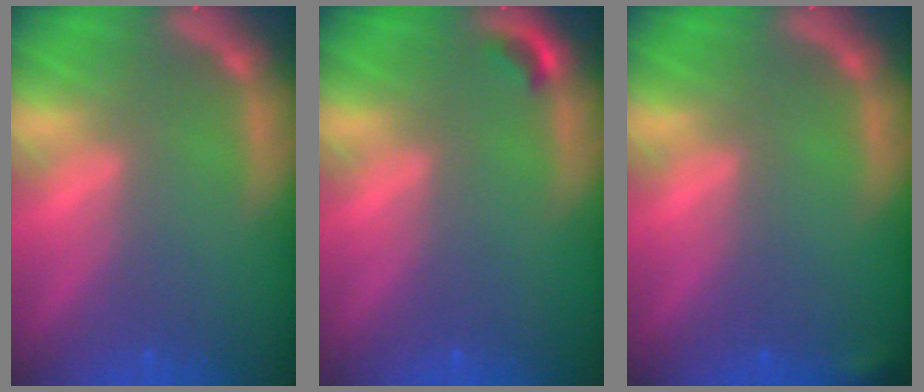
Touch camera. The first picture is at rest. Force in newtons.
{"total": 0.9}
{"total": 0.9}